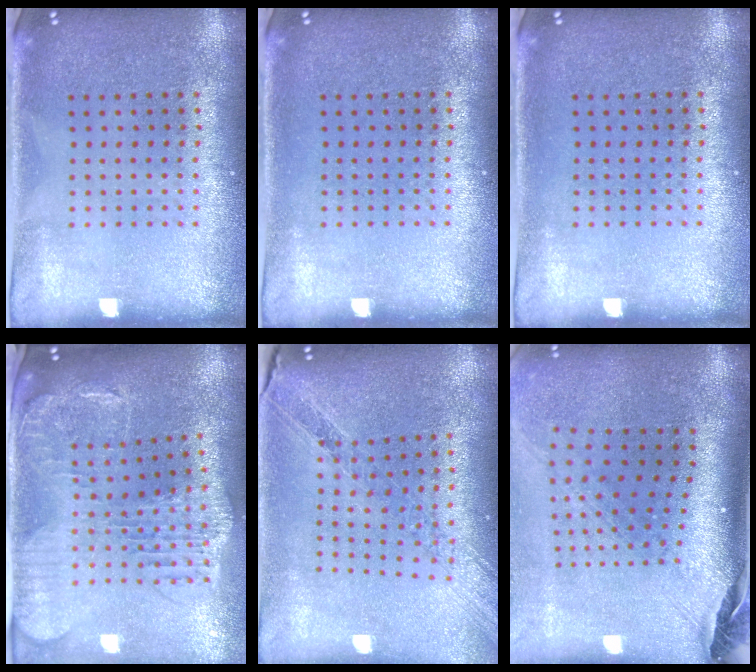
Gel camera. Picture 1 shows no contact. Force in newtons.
{"total": 0.0}
{"total": 0.0}
{"total": 2.2, "press": 2.0, "slide": 1.0}
{"total": 1.1, "press": 1.1, "slide": 0.3}
{"total": 2.8, "press": 2.1, "slide": 1.9}